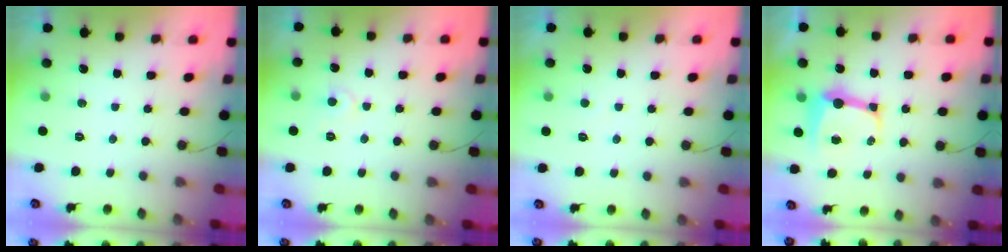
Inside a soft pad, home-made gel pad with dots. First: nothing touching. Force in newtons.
{"total": 4.8, "press": 4.7, "slide": 0.5}
{"total": 1.5, "press": 1.5, "slide": 0.2}
{"total": 8.7, "press": 8.7, "slide": 0.7}